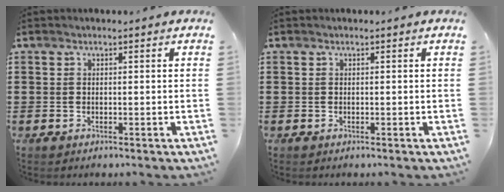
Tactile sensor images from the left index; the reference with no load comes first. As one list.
[{"total": 0.0}]